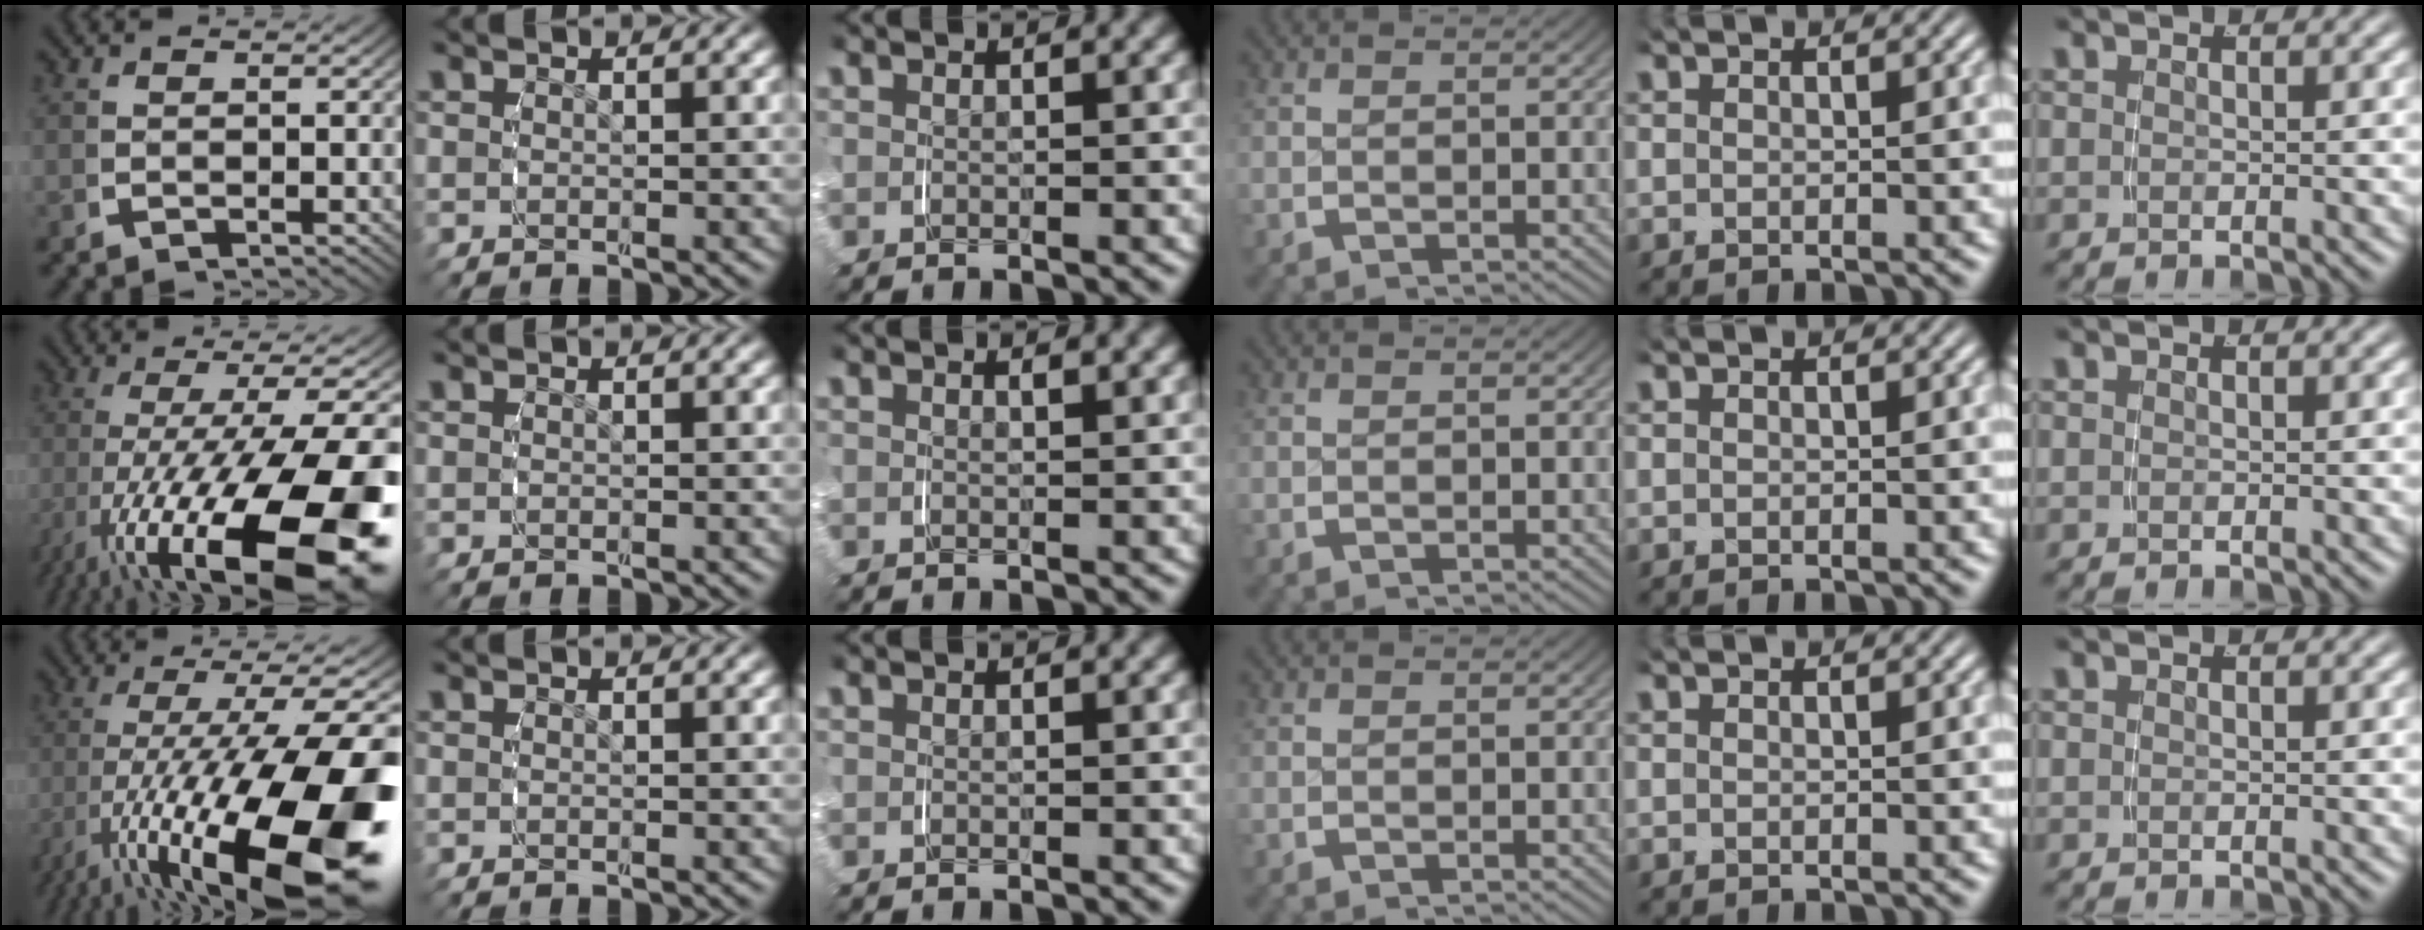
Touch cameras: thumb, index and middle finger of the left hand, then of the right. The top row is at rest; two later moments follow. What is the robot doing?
{"motion": "grasp_and_lifting", "object": "glasses case"}